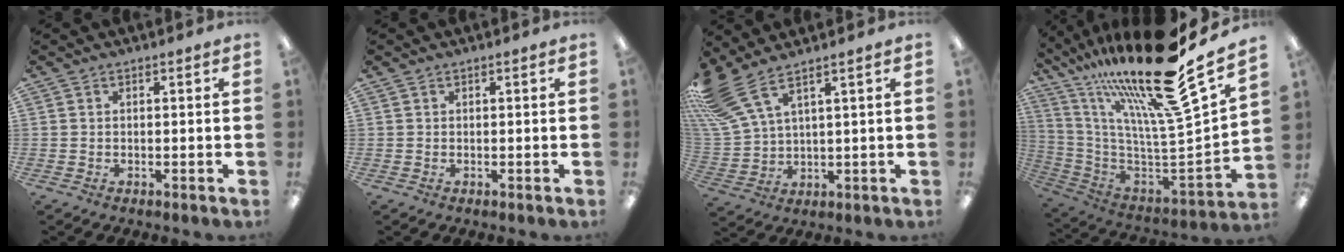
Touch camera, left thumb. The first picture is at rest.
{"total": 0.0}
{"total": 11.4, "force": [7.3, 4.2, 7.7], "torque": [-0.173, -0.029, 0.141]}
{"total": 24.5, "force": [19.1, 1.5, 15.3], "torque": [-0.232, -0.166, 0.301]}